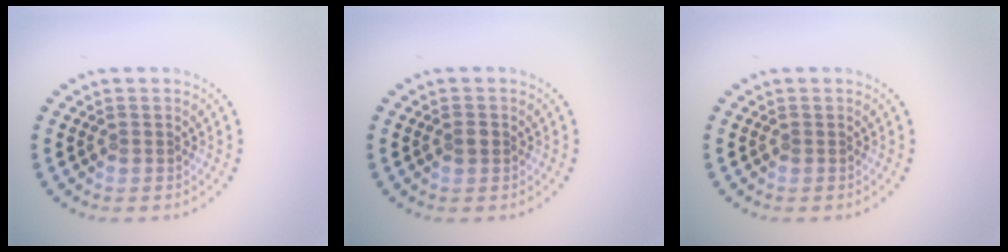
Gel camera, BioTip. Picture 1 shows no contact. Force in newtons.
{"total": 1.1, "press": 1.1, "slide": 0.0}
{"total": 0.0}